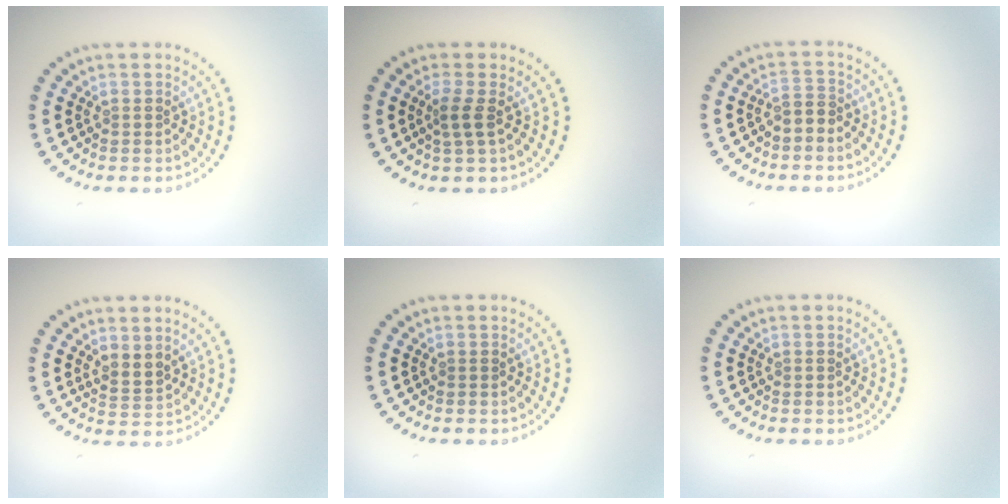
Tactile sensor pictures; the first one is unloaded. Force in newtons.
{"total": 1.7, "press": 1.3, "slide": 1.0}
{"total": 1.6, "press": 1.3, "slide": 0.9}
{"total": 1.7, "press": 1.3, "slide": 1.2}
{"total": 0.0}
{"total": 0.0}